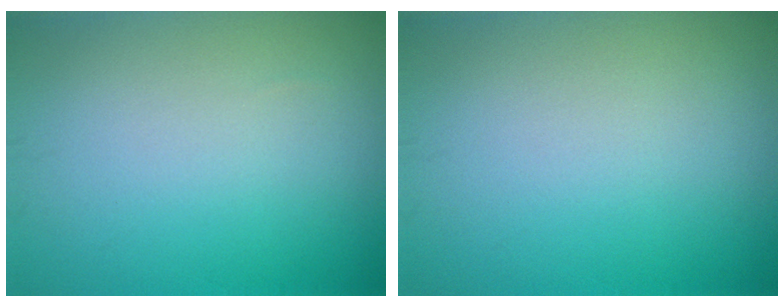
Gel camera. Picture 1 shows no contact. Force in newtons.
{"total": 0.0}